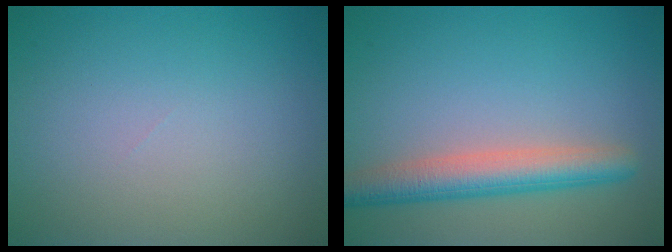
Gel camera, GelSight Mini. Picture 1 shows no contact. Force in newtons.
{"total": 4.7, "press": 4.7, "slide": 0.3}